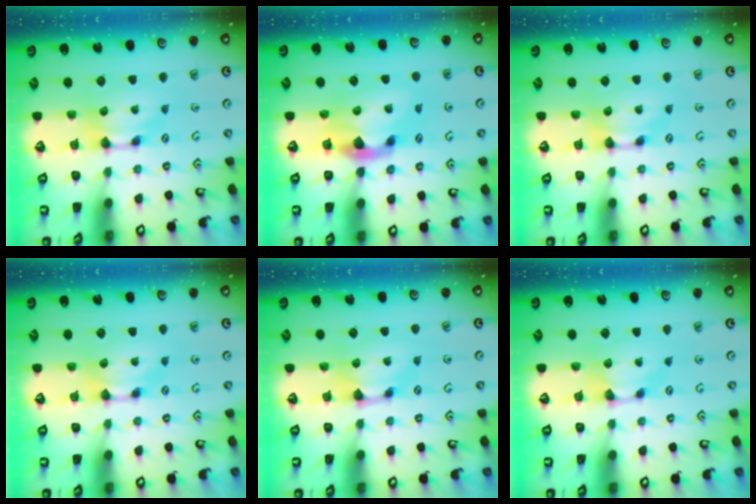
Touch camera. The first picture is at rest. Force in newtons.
{"total": 2.8, "press": 2.5, "slide": 1.3}
{"total": 0.0}
{"total": 0.0}
{"total": 0.9, "press": 0.6, "slide": 0.7}
{"total": 1.1, "press": 0.4, "slide": 1.0}